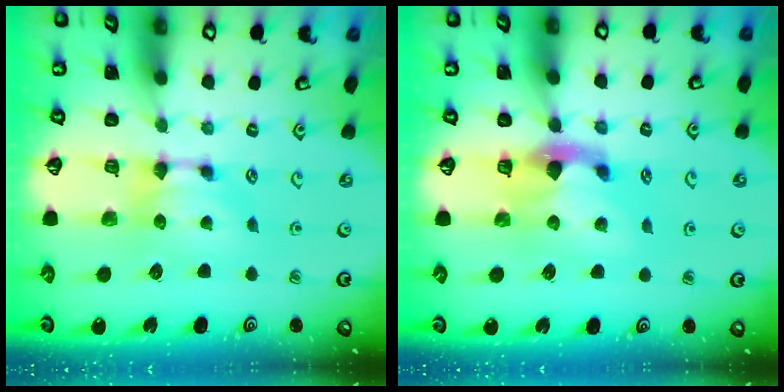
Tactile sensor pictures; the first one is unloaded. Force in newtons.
{"total": 2.7, "press": 2.4, "slide": 1.3}